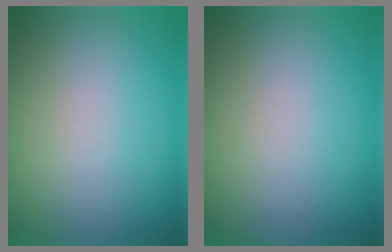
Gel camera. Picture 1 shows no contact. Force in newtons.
{"total": 0.0}